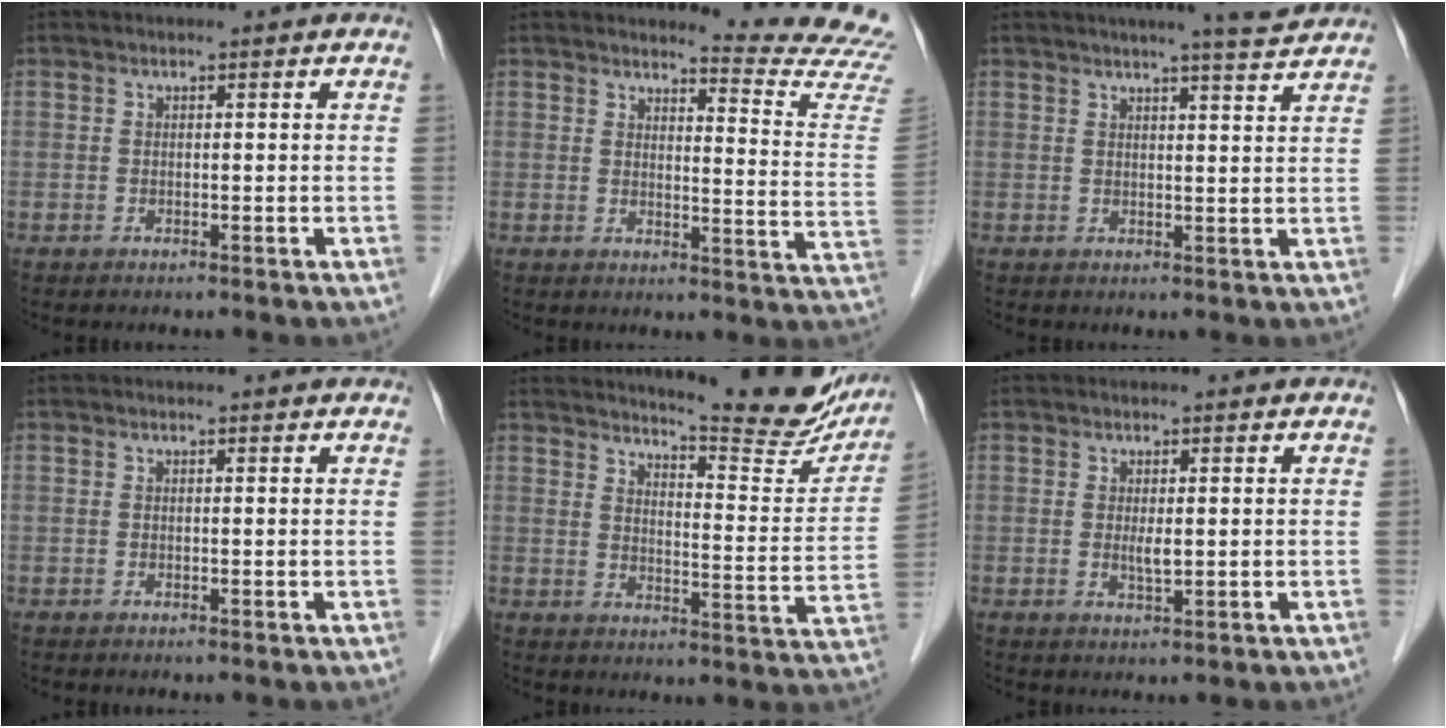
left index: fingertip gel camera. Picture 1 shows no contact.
{"total": 12.6, "force": [12.4, -1.7, 0.7], "torque": [-0.004, -0.137, 0.120]}
{"total": 6.1, "force": [5.5, -0.5, 2.6], "torque": [-0.044, 0.002, 0.063]}
{"total": 1.2, "force": [1.2, 0.2, 0.2], "torque": [-0.013, 0.005, 0.009]}
{"total": 17.6, "force": [16.1, 1.8, 6.8], "torque": [-0.090, -0.073, 0.191]}
{"total": 1.7, "force": [0.3, 0.4, 1.7], "torque": [-0.035, -0.004, 0.008]}